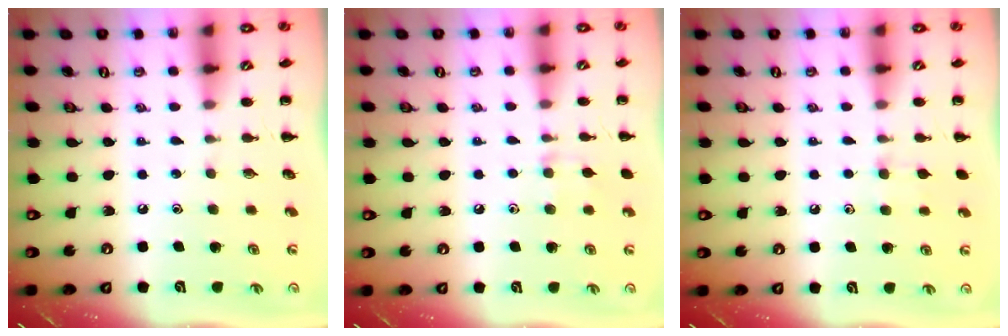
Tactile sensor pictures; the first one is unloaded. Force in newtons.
{"total": 6.3, "press": 6.0, "slide": 2.2}
{"total": 6.2, "press": 5.8, "slide": 2.2}